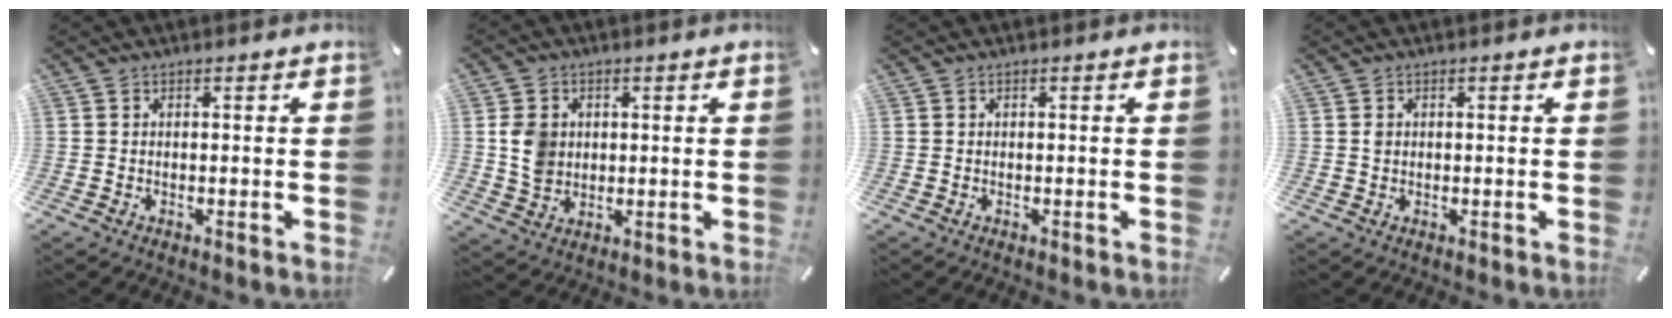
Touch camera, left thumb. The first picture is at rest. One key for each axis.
{"total": 6.7, "fx": 1.0, "fy": 5.8, "fz": 3.1, "tx": -0.063, "ty": 0.005, "tz": 0.018}
{"total": 0.0}
{"total": 0.8, "fx": 0.2, "fy": 0.7, "fz": 0.2, "tx": -0.003, "ty": 0.004, "tz": 0.003}